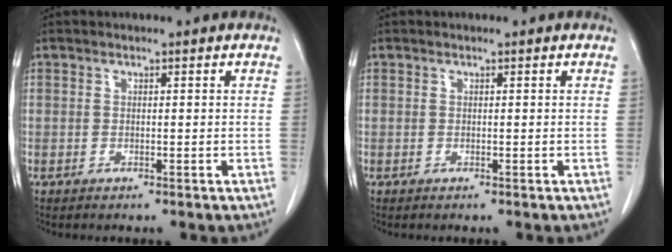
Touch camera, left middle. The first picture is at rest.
{"total": 0.0}